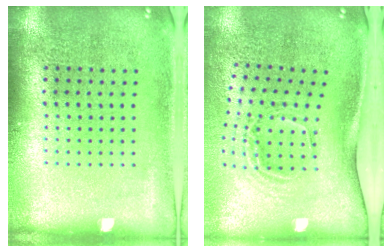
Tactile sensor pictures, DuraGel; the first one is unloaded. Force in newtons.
{"total": 2.1, "press": 1.3, "slide": 1.7}